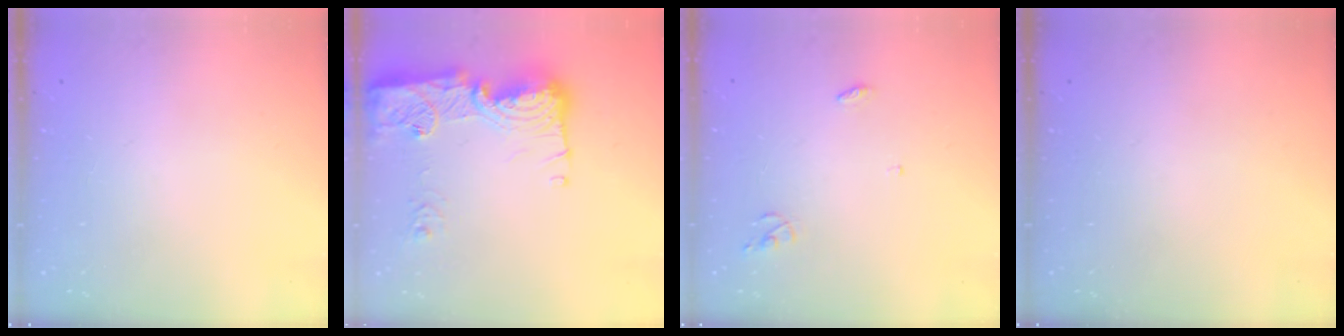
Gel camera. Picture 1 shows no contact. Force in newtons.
{"total": 18.9, "press": 18.8, "slide": 1.7}
{"total": 3.7, "press": 3.7, "slide": 0.2}
{"total": 0.0}